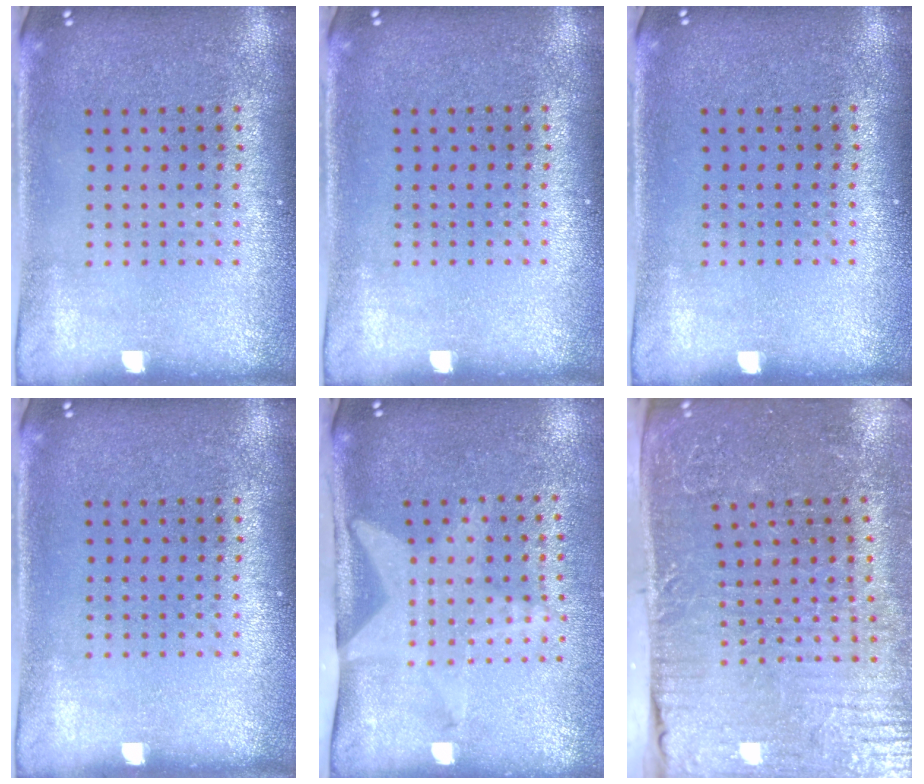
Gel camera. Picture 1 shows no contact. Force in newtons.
{"total": 0.0}
{"total": 0.0}
{"total": 0.0}
{"total": 2.1, "press": 1.6, "slide": 1.3}
{"total": 4.6, "press": 4.4, "slide": 1.3}